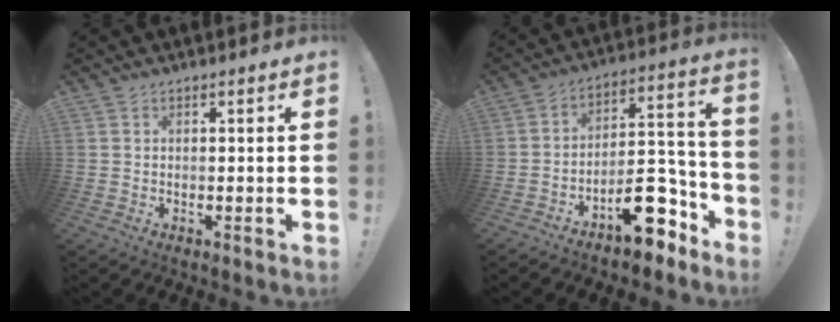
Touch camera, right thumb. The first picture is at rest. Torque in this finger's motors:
{"motor_torque": [2.72, 2.29, 1.01, -1.75, 0.51]}